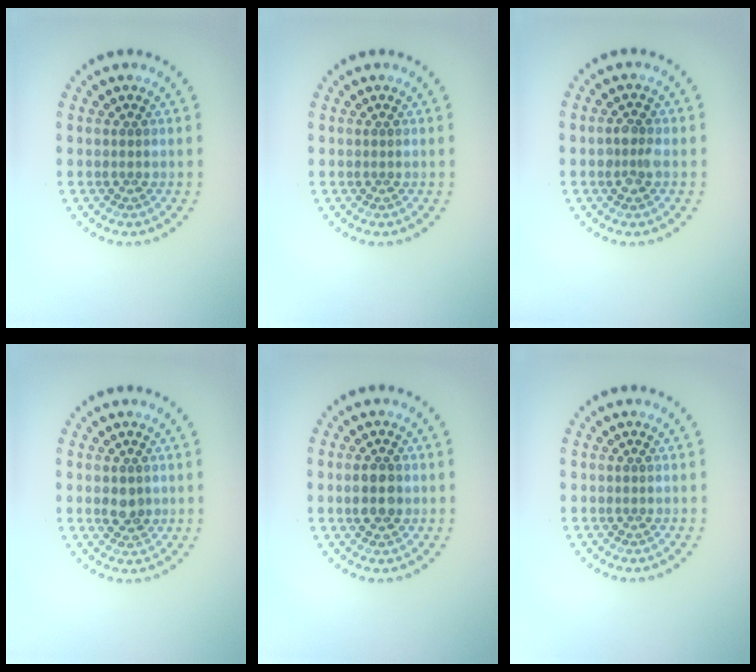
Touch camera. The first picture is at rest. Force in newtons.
{"total": 0.0}
{"total": 1.4, "press": 1.4, "slide": 0.1}
{"total": 1.8, "press": 1.8, "slide": 0.3}
{"total": 2.9, "press": 2.9, "slide": 0.1}
{"total": 0.0}